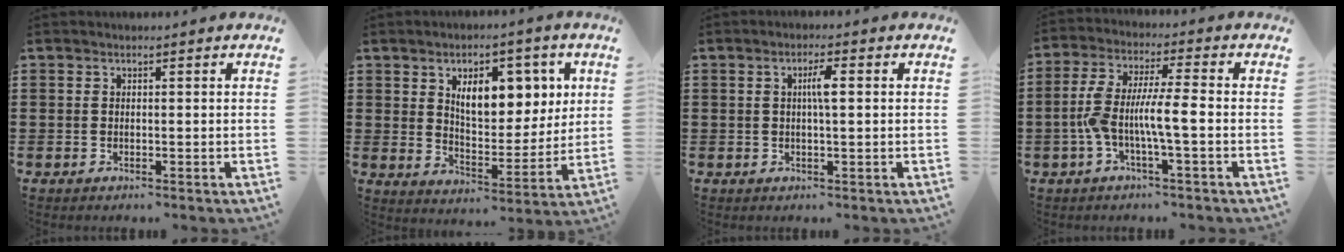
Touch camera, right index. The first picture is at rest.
{"total": 9.0, "force": [4.0, 4.9, 6.4], "torque": [-0.105, -0.004, 0.063]}
{"total": 2.7, "force": [0.4, 0.5, 2.6], "torque": [-0.051, 0.002, 0.003]}
{"total": 7.7, "force": [-1.9, 1.5, 7.3], "torque": [-0.155, -0.004, -0.045]}